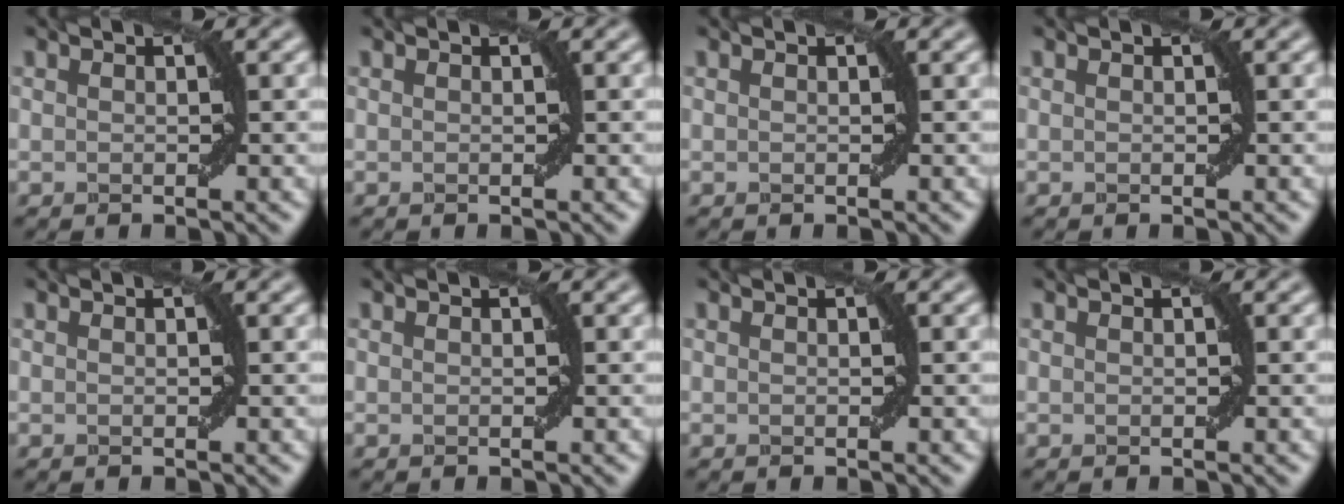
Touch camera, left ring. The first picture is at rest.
{"total": 0.0}
{"total": 0.0}
{"total": 0.0}
{"total": 0.0}
{"total": 0.0}
{"total": 0.0}
{"total": 0.0}